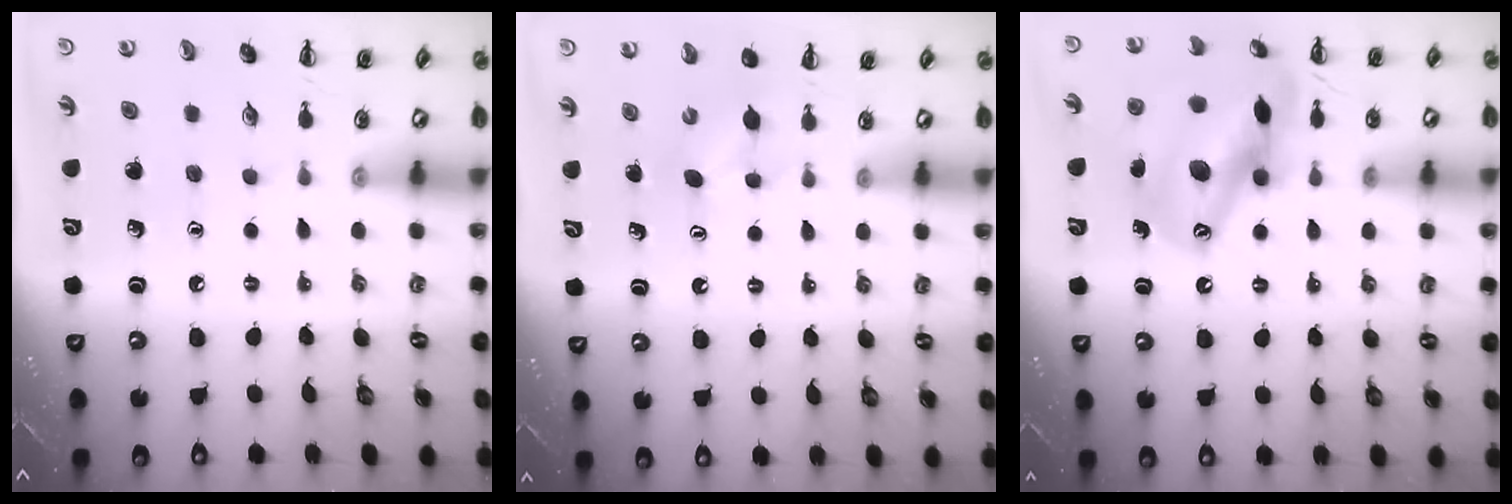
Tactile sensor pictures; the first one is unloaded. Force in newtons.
{"total": 3.3, "press": 3.2, "slide": 0.7}
{"total": 17.8, "press": 17.6, "slide": 2.8}